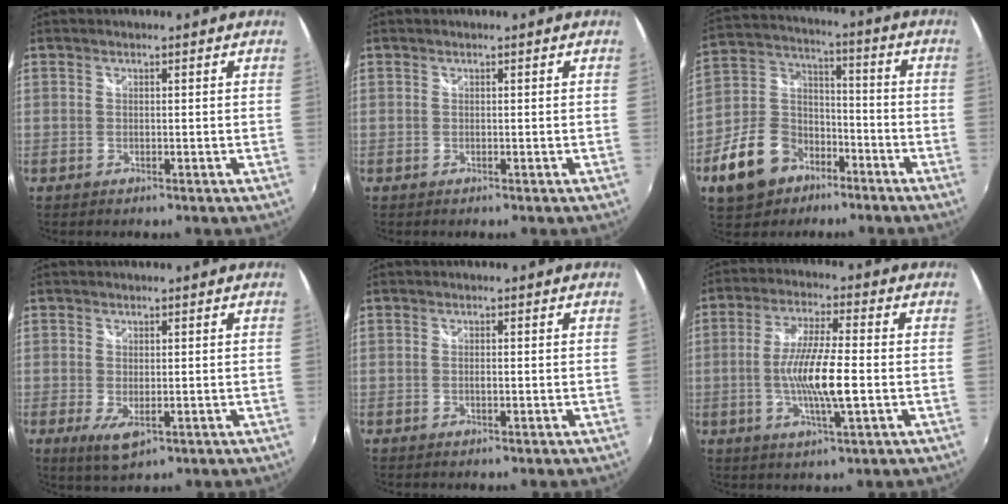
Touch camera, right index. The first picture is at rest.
{"total": 0.0}
{"total": 14.4, "force": [-8.1, 9.9, 6.7], "torque": [-0.169, 0.033, -0.128]}
{"total": 4.3, "force": [-1.1, 2.0, 3.7], "torque": [-0.065, -0.017, -0.012]}
{"total": 0.9, "force": [-0.1, 0.2, 0.9], "torque": [-0.018, 0.000, -0.003]}
{"total": 10.7, "force": [-1.9, 1.3, 10.4], "torque": [-0.197, -0.007, -0.036]}